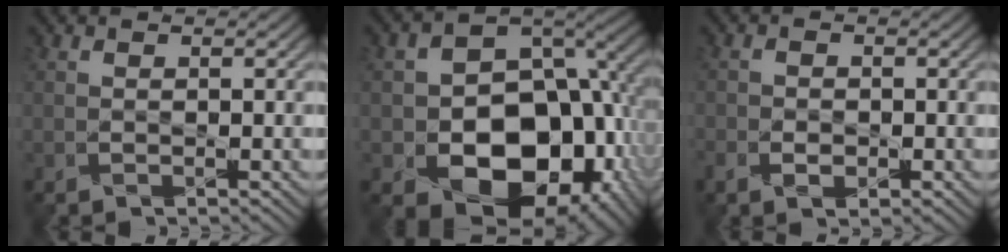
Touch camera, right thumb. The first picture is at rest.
{"total": 18.4, "force": [-4.5, 13.6, 11.6], "torque": [-0.179, -0.049, -0.048]}
{"total": 2.9, "force": [-1.3, 1.8, 1.9], "torque": [-0.036, -0.008, -0.025]}